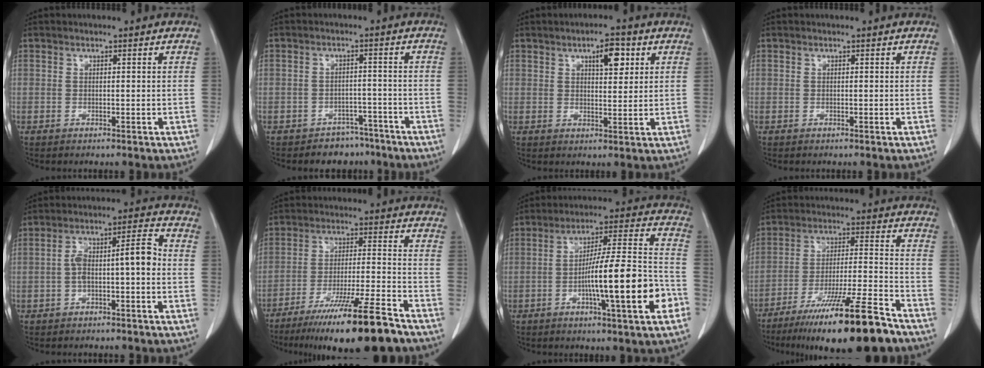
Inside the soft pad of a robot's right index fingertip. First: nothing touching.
{"total": 4.6, "force": [-3.6, 3.0, -0.1], "torque": [0.012, 0.017, -0.051]}
{"total": 5.3, "force": [2.5, 1.9, 4.3], "torque": [-0.065, 0.004, 0.038]}
{"total": 0.0}
{"total": 7.6, "force": [-1.2, 1.7, 7.3], "torque": [-0.125, 0.036, -0.020]}
{"total": 16.7, "force": [-12.4, 0.1, 11.1], "torque": [-0.170, -0.030, -0.202]}
{"total": 16.8, "force": [-5.3, 0.9, 16.0], "torque": [-0.250, 0.007, -0.081]}
{"total": 19.0, "force": [-13.9, 0.7, 13.0], "torque": [-0.188, -0.024, -0.230]}